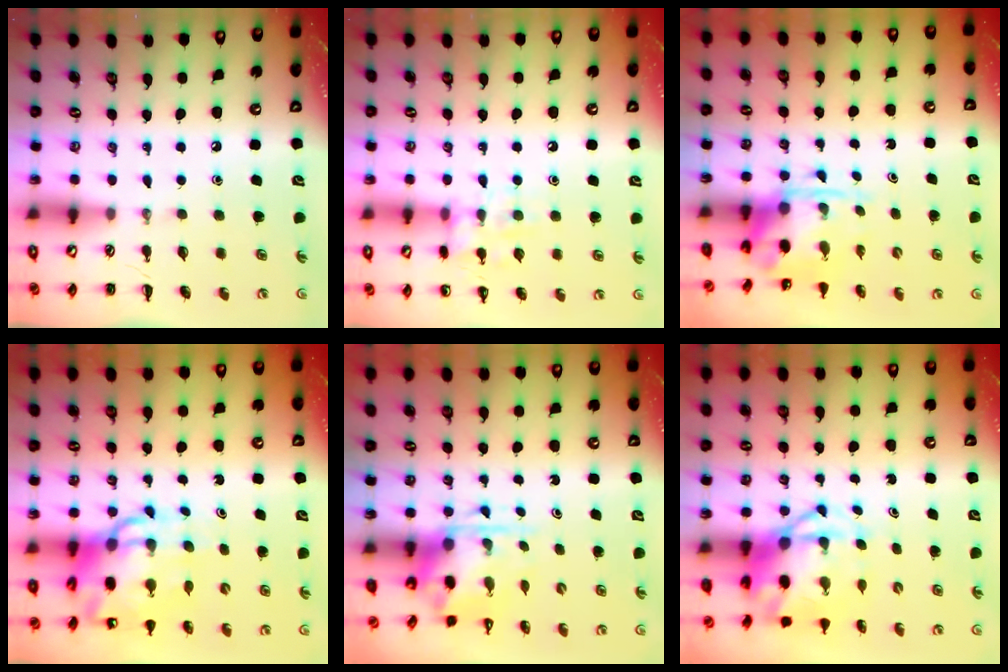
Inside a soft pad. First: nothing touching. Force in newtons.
{"total": 9.5, "press": 9.5, "slide": 0.6}
{"total": 3.8, "press": 3.7, "slide": 0.8}
{"total": 11.5, "press": 11.0, "slide": 3.2}
{"total": 3.8, "press": 3.7, "slide": 0.9}
{"total": 7.2, "press": 6.9, "slide": 2.1}